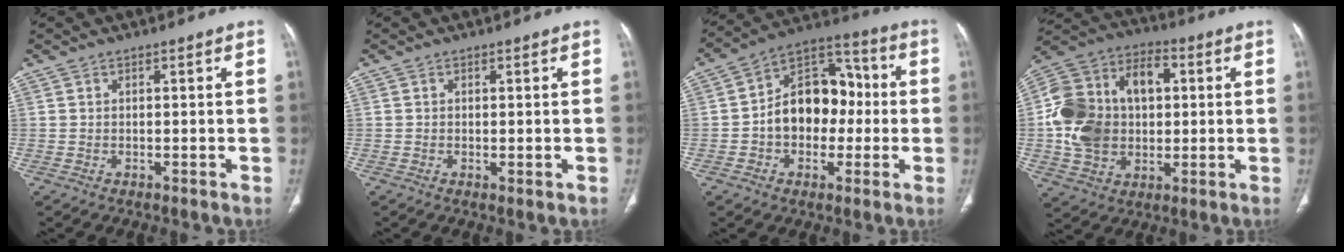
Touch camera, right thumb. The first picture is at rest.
{"total": 1.0, "force": [-0.2, 0.3, 0.9], "torque": [-0.019, -0.005, -0.001]}
{"total": 15.6, "force": [-0.9, 11.2, 10.9], "torque": [-0.127, 0.045, -0.021]}
{"total": 21.1, "force": [1.5, 15.0, 14.7], "torque": [-0.268, 0.028, 0.030]}